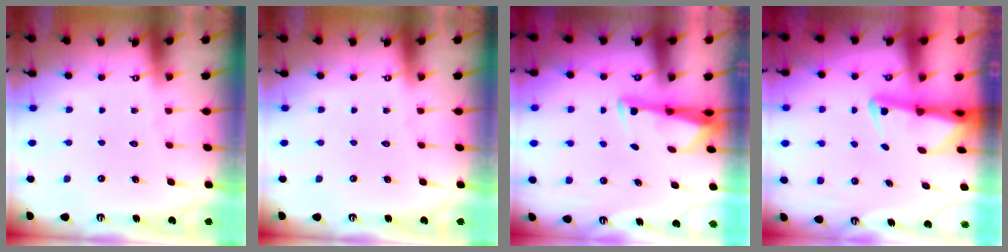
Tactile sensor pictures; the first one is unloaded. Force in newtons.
{"total": 0.0}
{"total": 3.2, "press": 3.1, "slide": 0.9}
{"total": 2.5, "press": 2.4, "slide": 0.5}